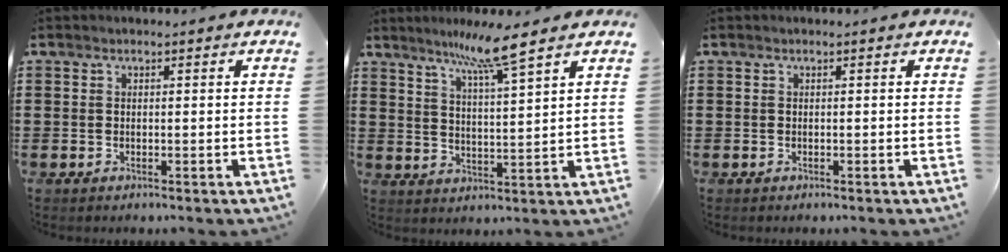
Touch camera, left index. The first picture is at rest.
{"total": 7.3, "force": [5.6, -0.6, 4.7], "torque": [-0.101, -0.019, 0.094]}
{"total": 0.0}